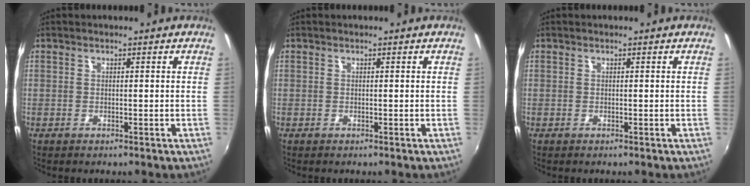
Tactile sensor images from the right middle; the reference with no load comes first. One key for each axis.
{"total": 0.0}
{"total": 0.0}